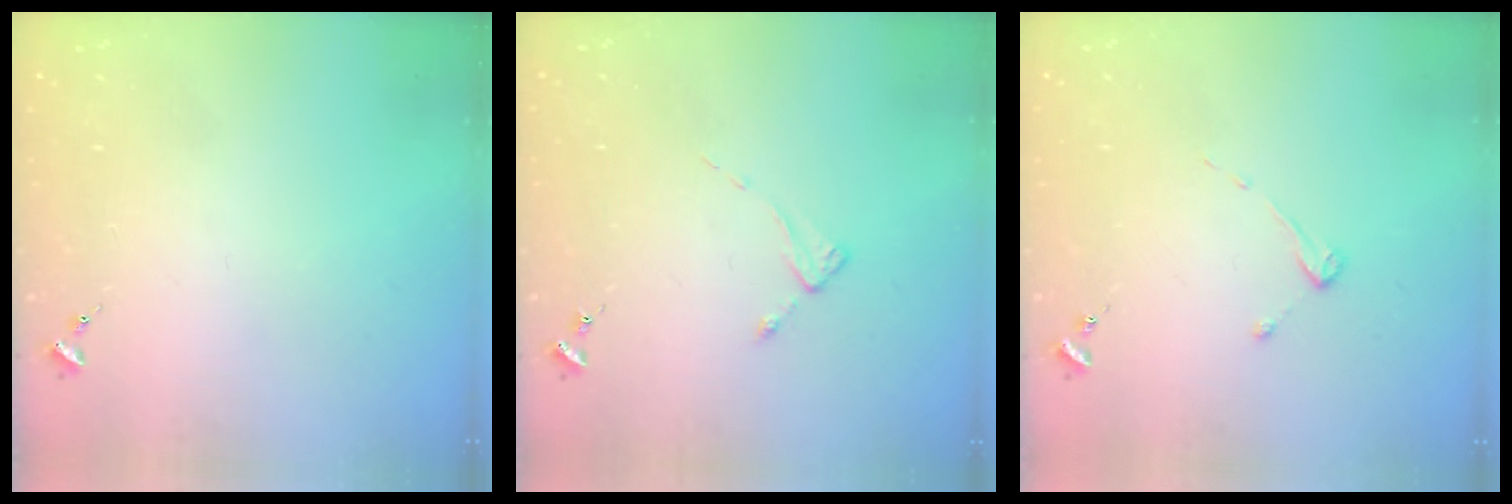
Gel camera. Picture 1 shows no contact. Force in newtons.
{"total": 2.0, "press": 2.0, "slide": 0.3}
{"total": 2.7, "press": 2.7, "slide": 0.3}